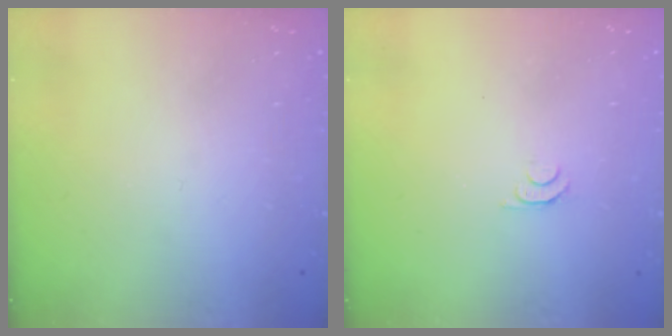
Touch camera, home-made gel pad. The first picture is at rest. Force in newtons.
{"total": 4.6, "press": 4.5, "slide": 0.7}